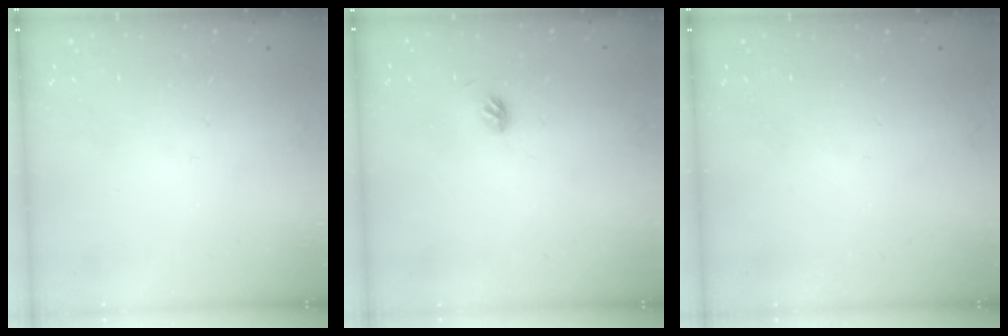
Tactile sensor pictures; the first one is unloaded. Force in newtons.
{"total": 4.0, "press": 3.9, "slide": 1.0}
{"total": 0.0}